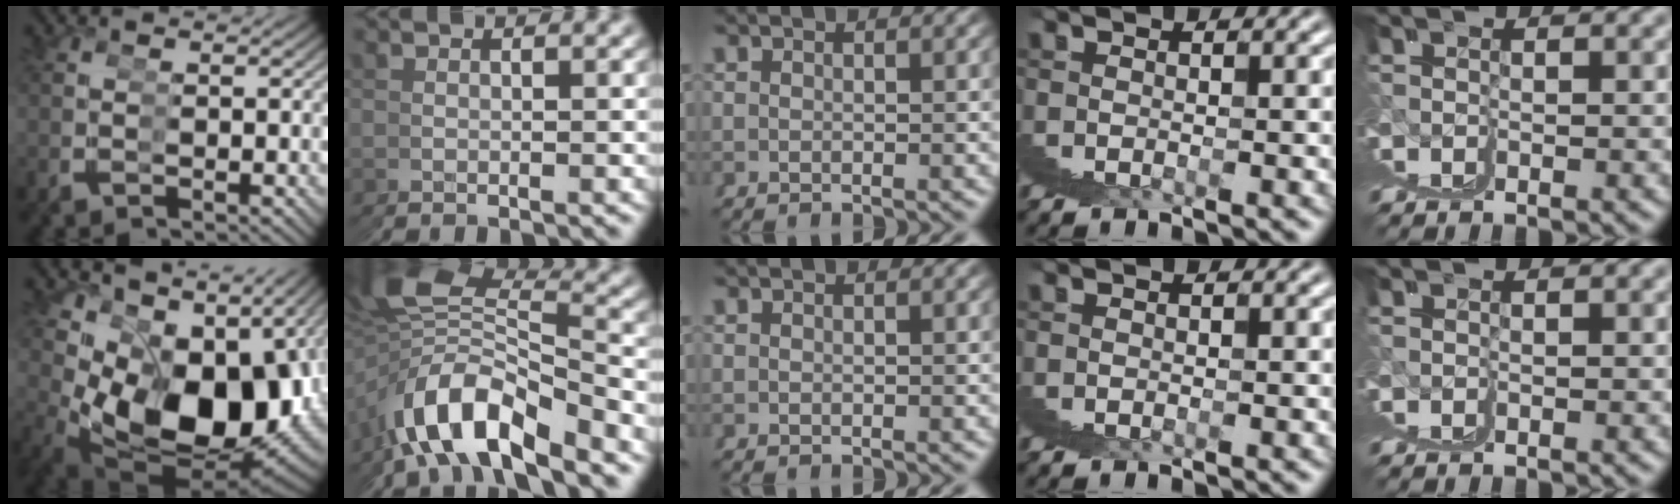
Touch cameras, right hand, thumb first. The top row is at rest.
{"thumb": {"total": 20.1, "force": [-1.0, 13.2, 15.2], "torque": [-0.285, -0.062, 0.017]}, "index": {"total": 9.9, "force": [-2.2, 6.1, 7.4], "torque": [-0.159, -0.029, -0.024]}}